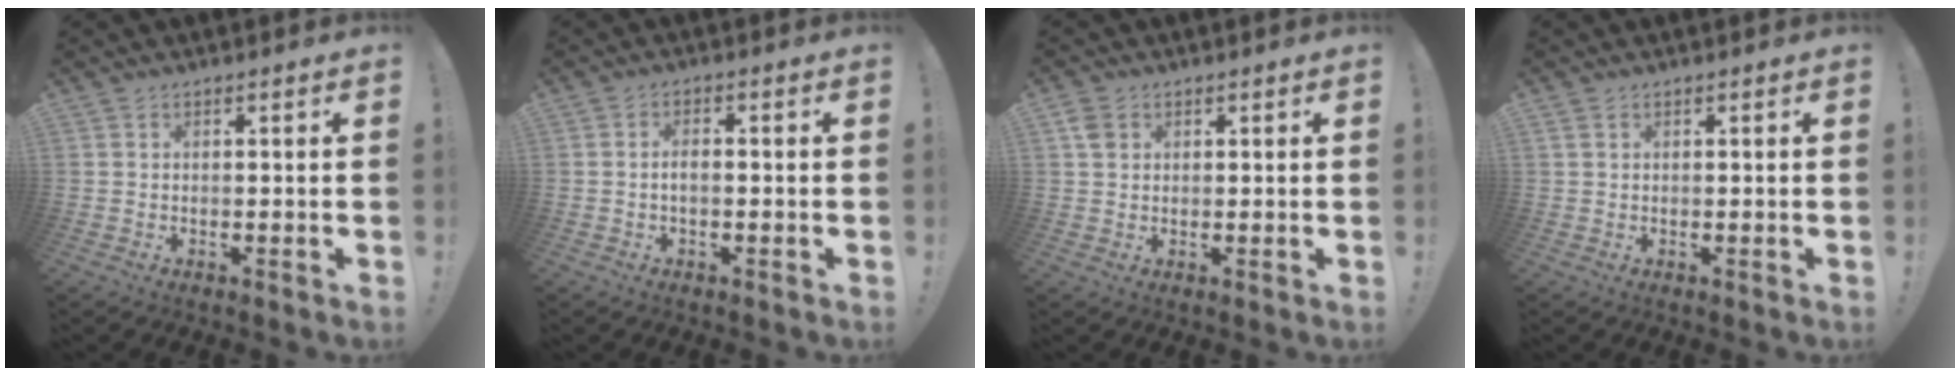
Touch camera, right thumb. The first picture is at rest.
{"total": 2.5, "force": [-0.5, 0.9, 2.3], "torque": [-0.046, 0.003, -0.010]}
{"total": 3.2, "force": [1.3, 2.6, 1.5], "torque": [-0.023, 0.001, 0.025]}
{"total": 0.7, "force": [0.4, 0.5, 0.4], "torque": [-0.016, 0.005, 0.009]}